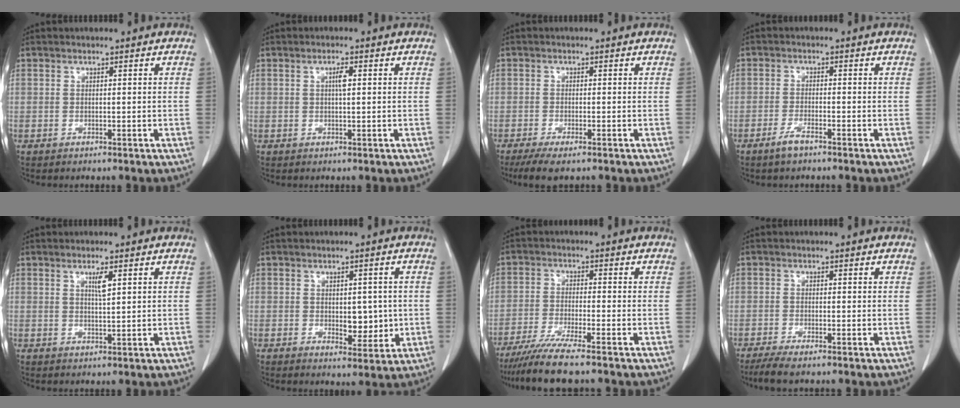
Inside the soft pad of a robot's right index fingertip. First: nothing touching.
{"total": 1.7, "force": [0.4, 0.2, 1.6], "torque": [-0.029, 0.003, 0.005]}
{"total": 4.8, "force": [-3.4, 0.9, 3.2], "torque": [-0.054, -0.011, -0.054]}
{"total": 2.8, "force": [-2.1, 0.4, 1.8], "torque": [-0.042, -0.002, -0.041]}
{"total": 2.3, "force": [1.0, 0.1, 2.0], "torque": [-0.040, -0.003, 0.019]}
{"total": 4.9, "force": [-0.1, 2.6, 4.1], "torque": [-0.048, -0.006, 0.007]}
{"total": 8.2, "force": [-6.7, -0.6, 4.6], "torque": [-0.071, -0.025, -0.114]}
{"total": 3.8, "force": [-2.9, 0.4, 2.4], "torque": [-0.041, -0.008, -0.051]}